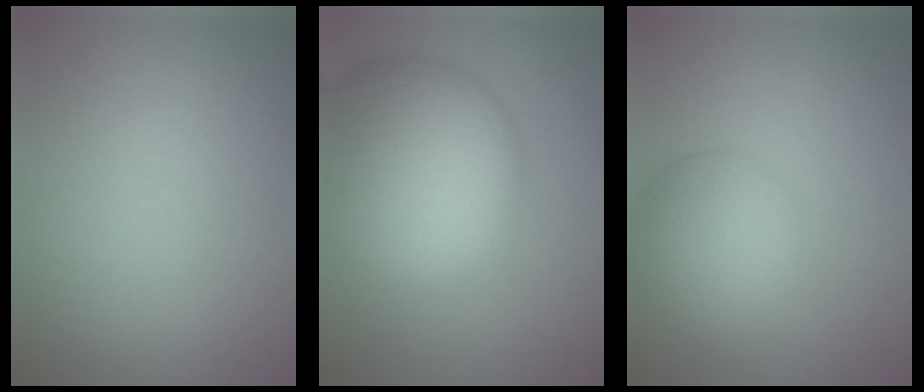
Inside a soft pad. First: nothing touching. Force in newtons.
{"total": 14.9, "press": 14.8, "slide": 0.9}
{"total": 5.6, "press": 5.6, "slide": 0.4}